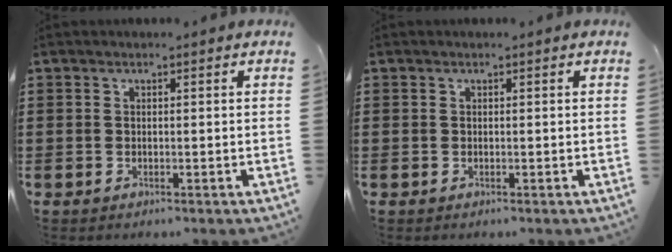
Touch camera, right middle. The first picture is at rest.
{"total": 0.0}